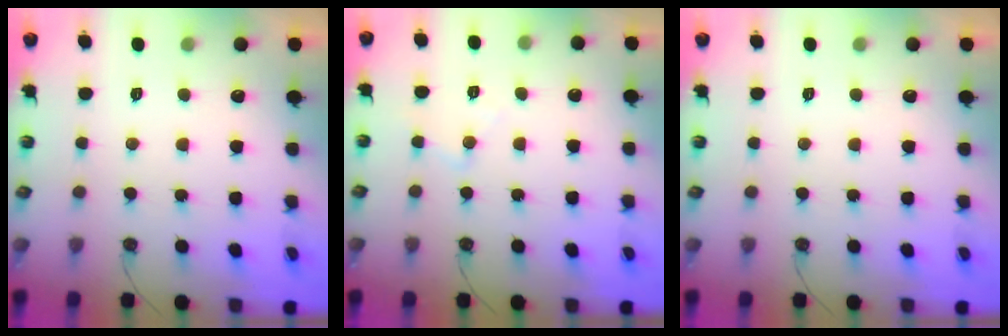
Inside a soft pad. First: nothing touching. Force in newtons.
{"total": 5.9, "press": 5.9, "slide": 0.9}
{"total": 0.0}